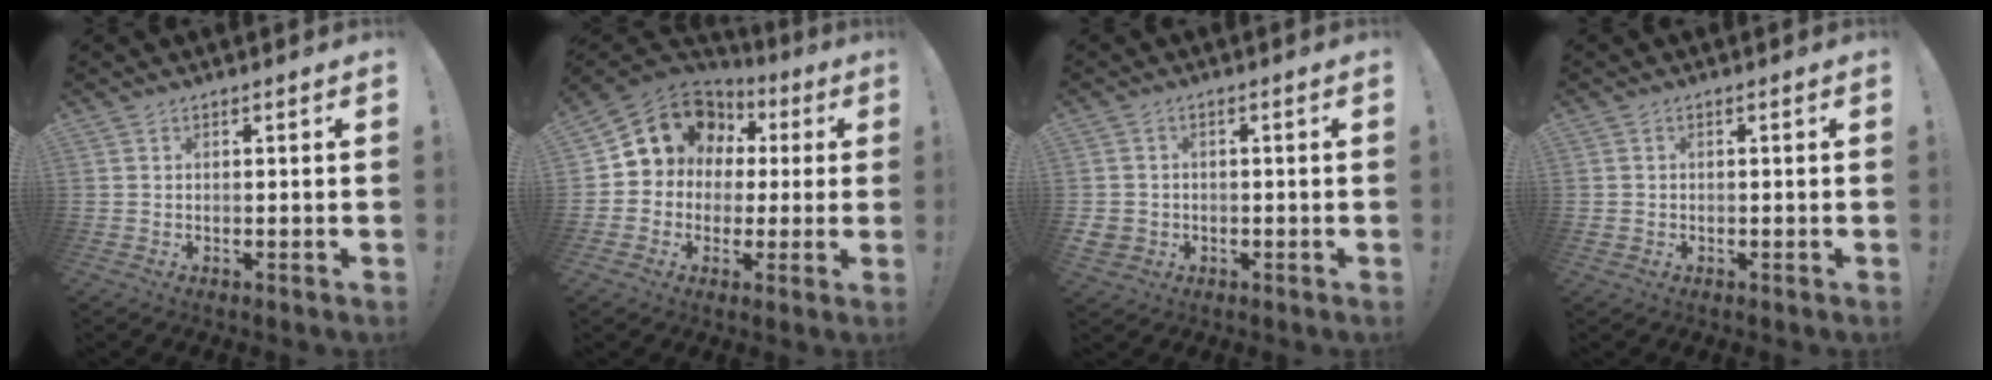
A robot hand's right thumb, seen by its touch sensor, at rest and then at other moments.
{"total": 12.4, "force": [4.2, 10.5, 5.1], "torque": [-0.079, -0.020, 0.089]}
{"total": 3.1, "force": [-0.5, 2.9, 1.1], "torque": [-0.023, -0.003, -0.011]}
{"total": 0.8, "force": [-0.3, 0.8, 0.1], "torque": [-0.002, 0.002, -0.006]}